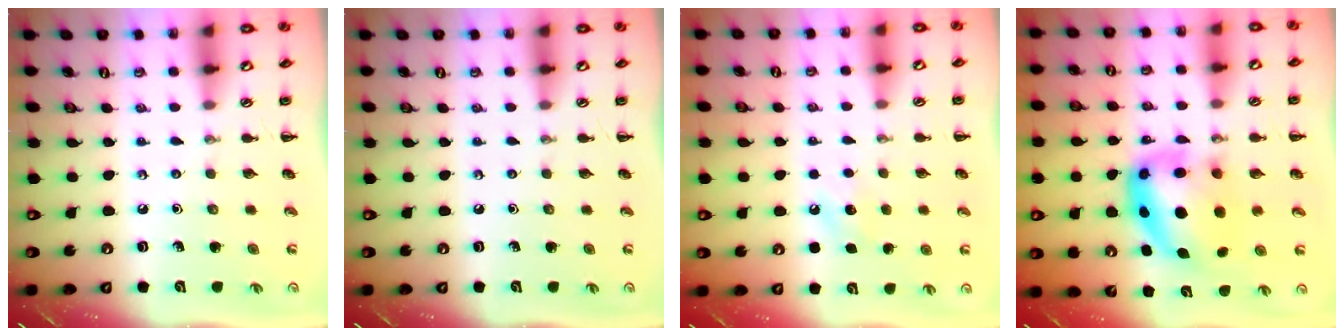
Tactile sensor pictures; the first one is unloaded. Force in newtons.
{"total": 0.0}
{"total": 5.6, "press": 5.4, "slide": 1.5}
{"total": 11.8, "press": 11.4, "slide": 3.1}